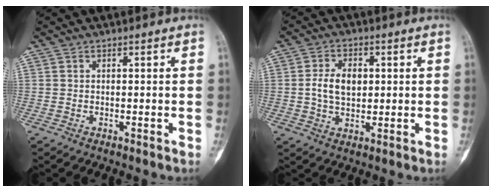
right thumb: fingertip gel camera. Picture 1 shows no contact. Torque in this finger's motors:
{"motor_torque": [0.01, 0.02, 0.43, -0.25, 0.02]}